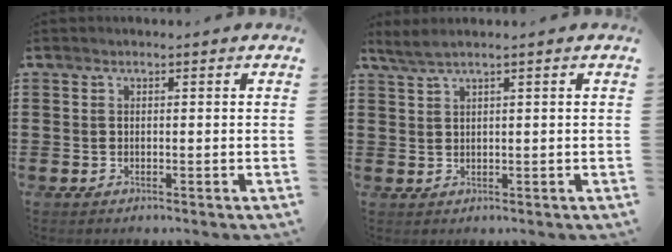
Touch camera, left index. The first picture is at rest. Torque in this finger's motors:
{"motor_torque": [0.80, -0.67, 0.06, 0.06]}